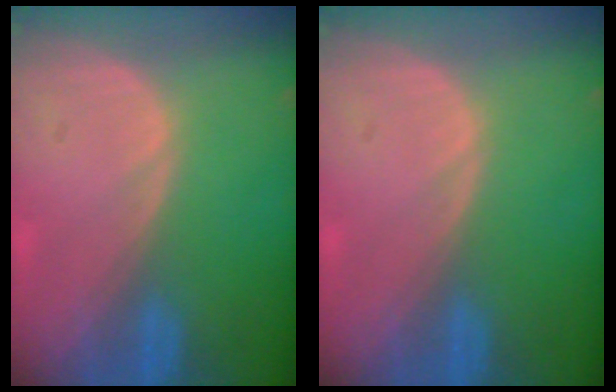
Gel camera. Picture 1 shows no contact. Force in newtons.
{"total": 0.0}